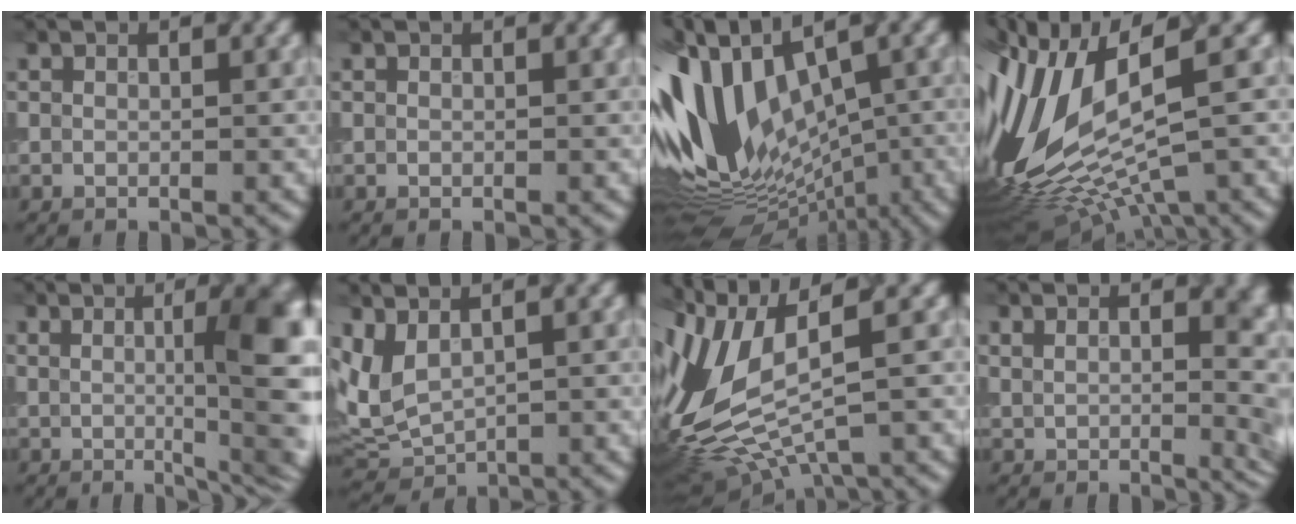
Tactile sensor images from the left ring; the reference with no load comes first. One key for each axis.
{"total": 0.0}
{"total": 13.9, "fx": 0.2, "fy": 7.5, "fz": 11.7, "tx": -0.236, "ty": 0.005, "tz": 0.021}
{"total": 13.5, "fx": 0.6, "fy": 5.4, "fz": 12.4, "tx": -0.278, "ty": -0.007, "tz": 0.033}
{"total": 10.4, "fx": 1.0, "fy": 3.1, "fz": 9.9, "tx": -0.088, "ty": 0.013, "tz": 0.008}
{"total": 3.8, "fx": 1.3, "fy": 2.2, "fz": 2.9, "tx": -0.077, "ty": -0.004, "tz": 0.033}
{"total": 9.4, "fx": -0.2, "fy": 4.5, "fz": 8.2, "tx": -0.188, "ty": -0.002, "tz": -0.006}
{"total": 9.9, "fx": 3.4, "fy": 5.4, "fz": 7.7, "tx": -0.036, "ty": 0.020, "tz": 0.047}